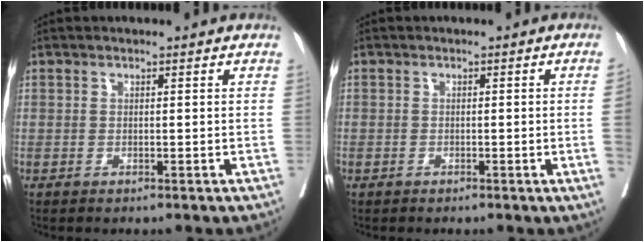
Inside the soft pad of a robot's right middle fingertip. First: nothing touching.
{"total": 1.4, "force": [-0.4, -0.3, 1.3], "torque": [-0.018, 0.001, -0.006]}